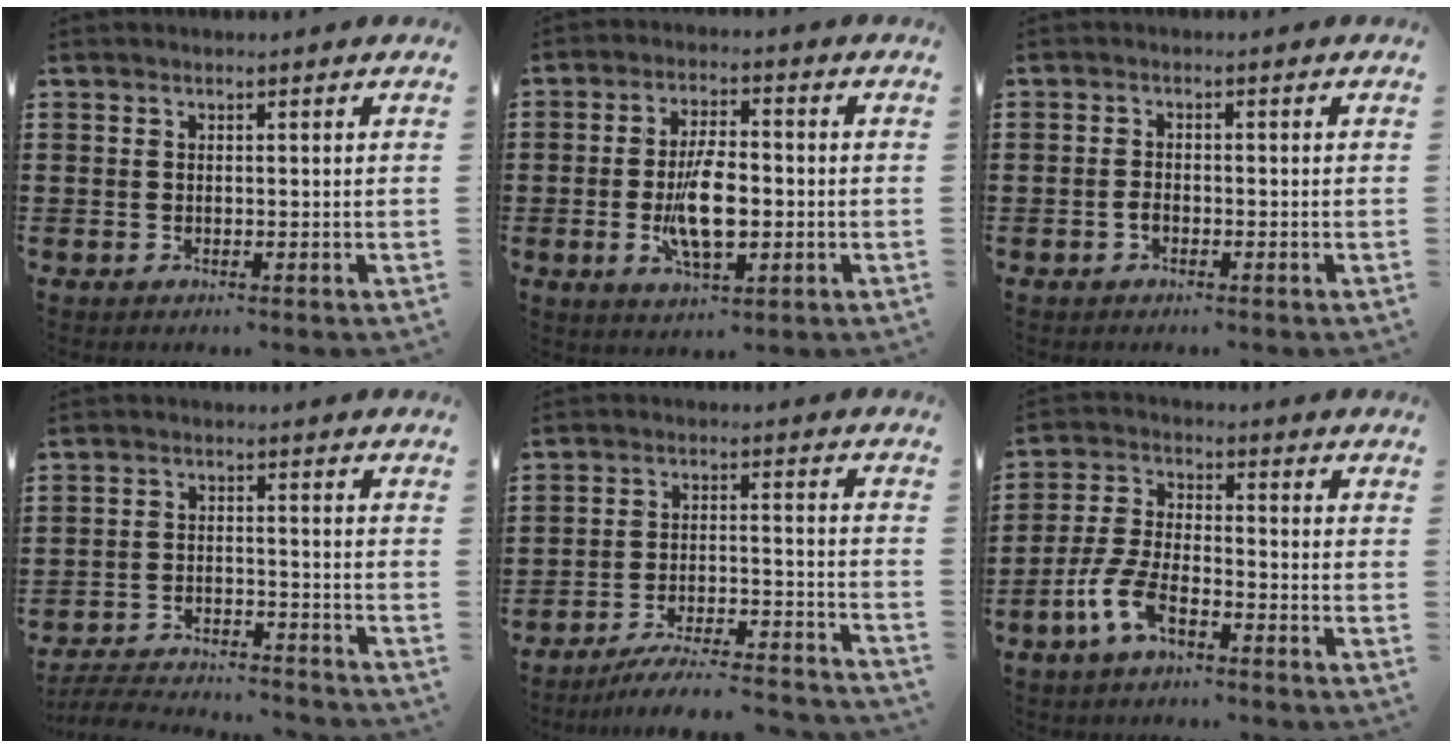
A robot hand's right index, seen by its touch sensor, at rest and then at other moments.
{"total": 9.0, "force": [-1.5, 3.8, 8.1], "torque": [-0.171, -0.003, -0.030]}
{"total": 1.4, "force": [-0.7, 0.7, 0.9], "torque": [-0.019, -0.001, -0.013]}
{"total": 4.8, "force": [-4.7, 0.4, 0.7], "torque": [-0.025, 0.002, -0.099]}
{"total": 5.9, "force": [-5.4, 0.4, 2.3], "torque": [-0.040, -0.001, -0.105]}
{"total": 6.7, "force": [-4.2, 2.3, 4.7], "torque": [-0.126, -0.005, -0.088]}